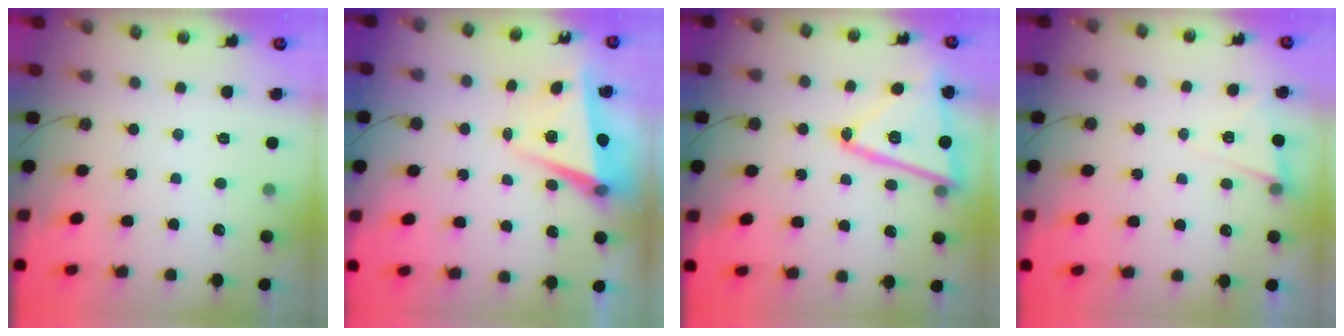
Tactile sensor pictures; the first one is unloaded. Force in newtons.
{"total": 5.4, "press": 5.3, "slide": 1.2}
{"total": 19.7, "press": 19.7, "slide": 1.4}
{"total": 4.9, "press": 3.3, "slide": 3.5}